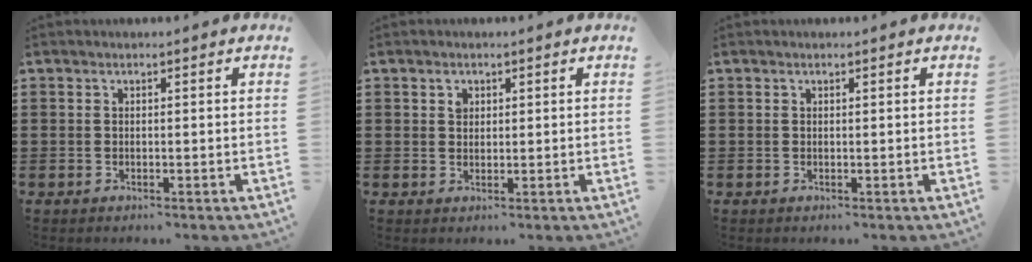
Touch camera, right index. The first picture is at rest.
{"total": 1.4, "force": [0.6, 1.0, 0.6], "torque": [-0.005, 0.000, 0.011]}
{"total": 0.0}